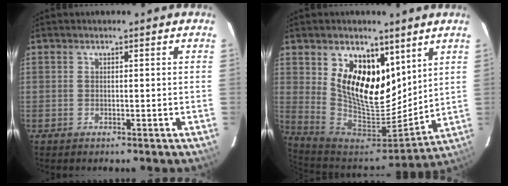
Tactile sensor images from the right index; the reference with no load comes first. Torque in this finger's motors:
{"motor_torque": [0.63, 0.34, 0.98, 0.21]}